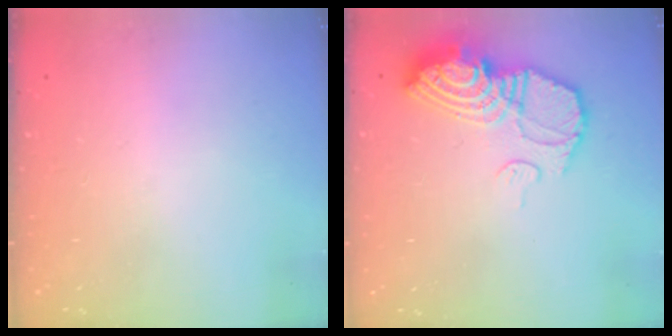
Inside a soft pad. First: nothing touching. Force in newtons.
{"total": 15.3, "press": 15.2, "slide": 1.5}